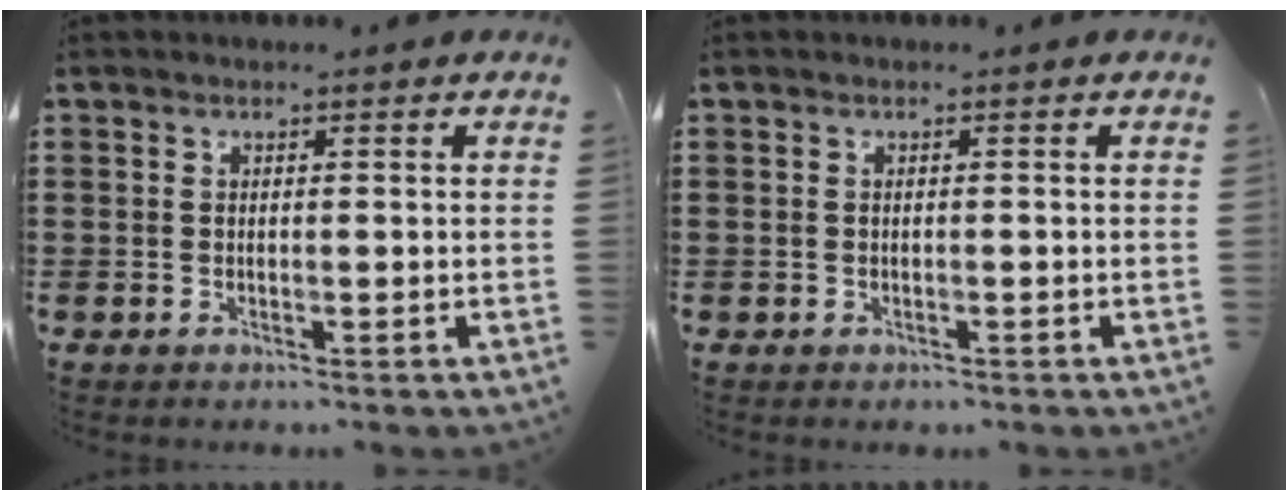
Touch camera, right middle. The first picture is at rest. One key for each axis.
{"total": 0.0}